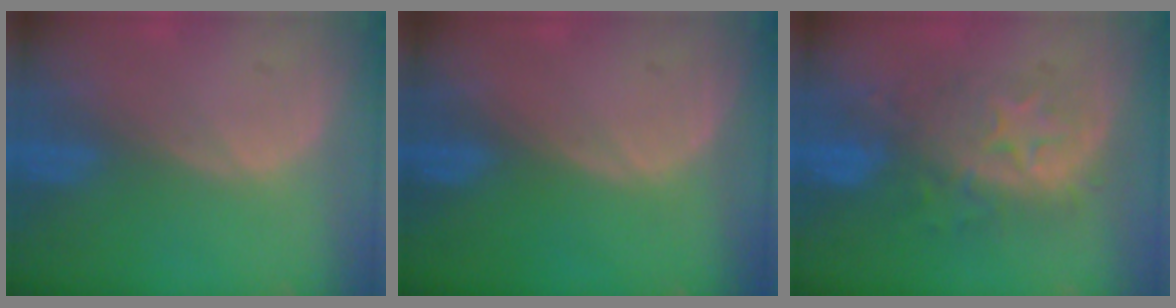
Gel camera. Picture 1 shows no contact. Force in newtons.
{"total": 0.0}
{"total": 8.3, "press": 8.1, "slide": 1.5}